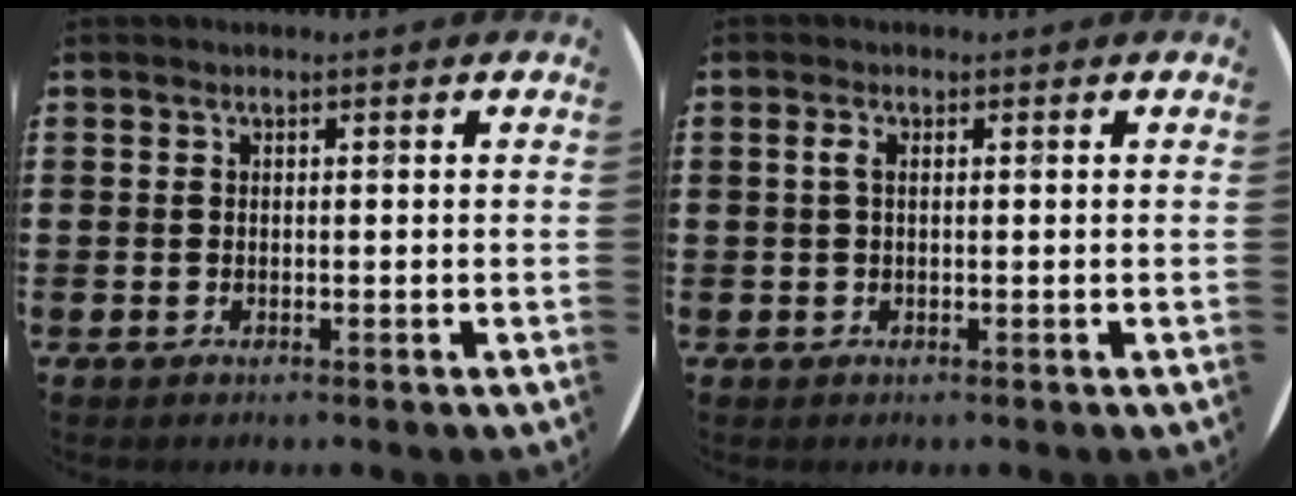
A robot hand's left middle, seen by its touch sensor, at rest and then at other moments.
{"total": 1.2, "force": [0.3, 0.4, 1.1], "torque": [-0.022, 0.006, 0.003]}